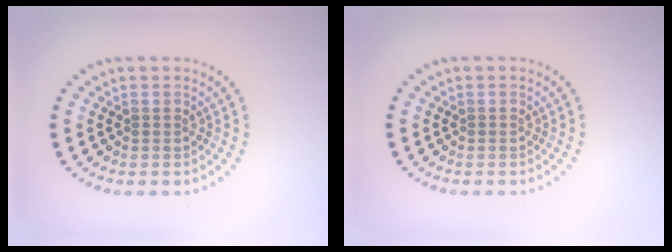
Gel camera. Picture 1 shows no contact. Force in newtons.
{"total": 0.0}